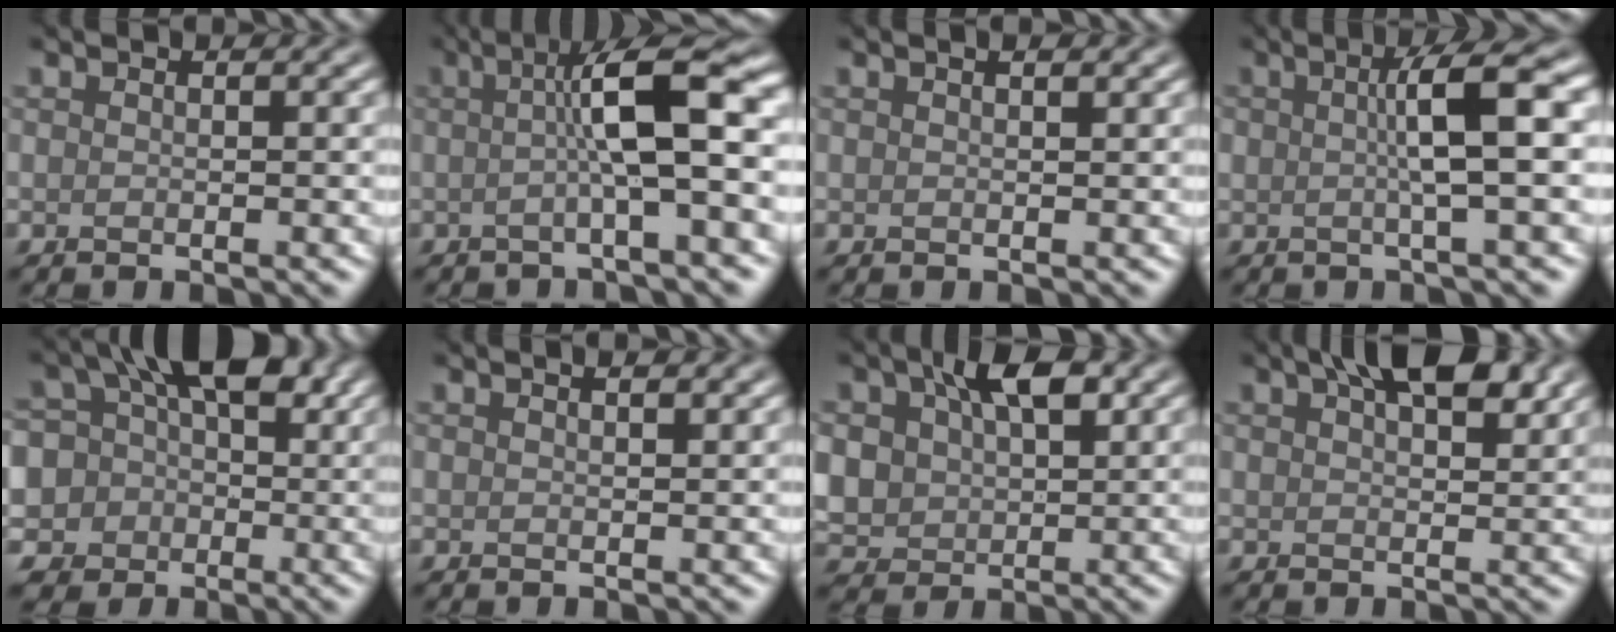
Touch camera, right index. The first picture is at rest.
{"total": 7.3, "force": [0.1, 1.3, 7.2], "torque": [-0.110, 0.019, -0.009]}
{"total": 0.9, "force": [0.6, 0.3, 0.6], "torque": [-0.010, 0.002, 0.011]}
{"total": 5.0, "force": [0.6, 0.7, 5.0], "torque": [-0.080, 0.012, 0.006]}
{"total": 11.1, "force": [0.8, 9.6, 5.5], "torque": [-0.077, 0.034, -0.022]}
{"total": 1.2, "force": [0.8, 0.4, 0.8], "torque": [-0.013, 0.002, 0.015]}
{"total": 9.1, "force": [2.6, 6.3, 6.0], "torque": [-0.123, 0.004, 0.048]}
{"total": 6.5, "force": [3.8, 2.7, 4.5], "torque": [-0.064, 0.013, 0.058]}